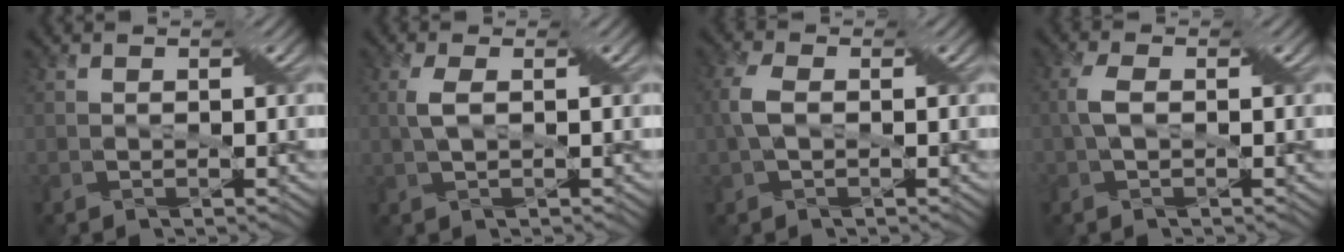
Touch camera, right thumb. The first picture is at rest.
{"total": 2.5, "force": [0.4, 0.7, 2.3], "torque": [-0.059, 0.009, 0.007]}
{"total": 3.3, "force": [0.1, 1.8, 2.7], "torque": [-0.070, 0.010, -0.001]}
{"total": 2.3, "force": [0.2, 1.1, 2.1], "torque": [-0.052, 0.008, 0.001]}